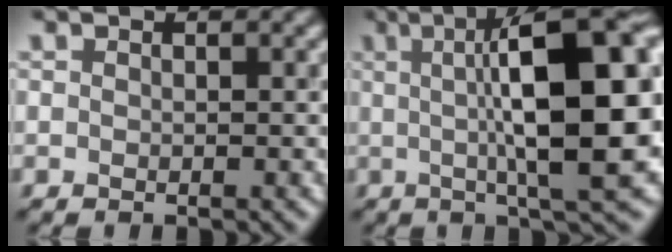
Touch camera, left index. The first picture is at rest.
{"total": 14.2, "force": [1.3, 4.0, 13.6], "torque": [-0.160, 0.016, 0.014]}